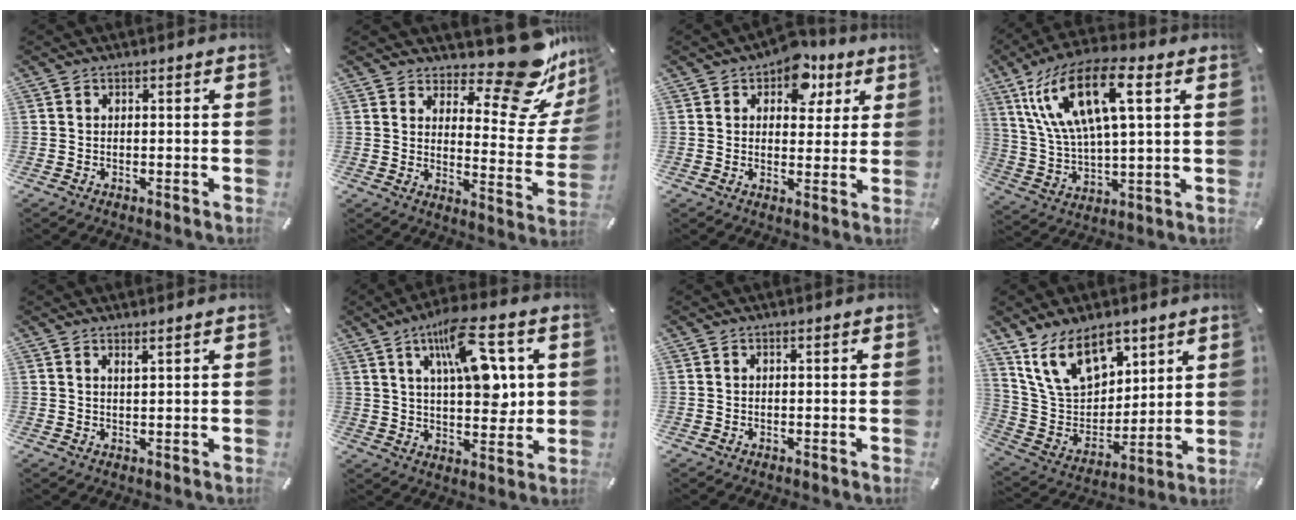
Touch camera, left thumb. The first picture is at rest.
{"total": 16.9, "force": [13.0, 5.8, 9.1], "torque": [-0.113, -0.121, 0.215]}
{"total": 8.8, "force": [4.8, 6.0, 4.2], "torque": [-0.039, -0.024, 0.078]}
{"total": 18.3, "force": [7.9, 7.2, 14.8], "torque": [-0.332, -0.008, 0.129]}
{"total": 1.5, "force": [1.4, -0.1, 0.7], "torque": [-0.013, -0.002, 0.025]}
{"total": 16.2, "force": [6.8, 7.3, 12.7], "torque": [-0.191, -0.019, 0.114]}
{"total": 0.0}
{"total": 16.7, "force": [10.0, 10.4, 8.3], "torque": [-0.173, -0.039, 0.191]}